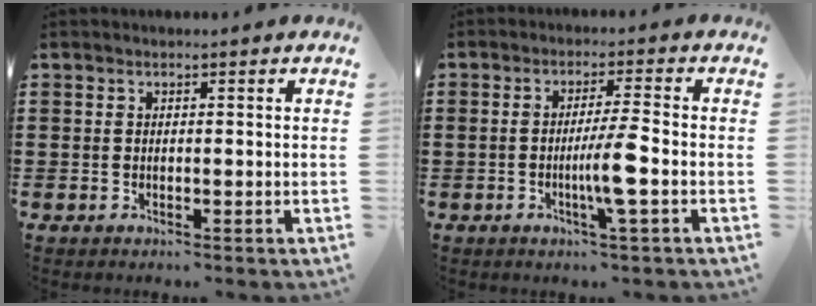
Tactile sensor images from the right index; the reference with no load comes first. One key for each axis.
{"total": 5.8, "fx": -1.5, "fy": -0.5, "fz": 5.6, "tx": -0.103, "ty": -0.012, "tz": -0.033}